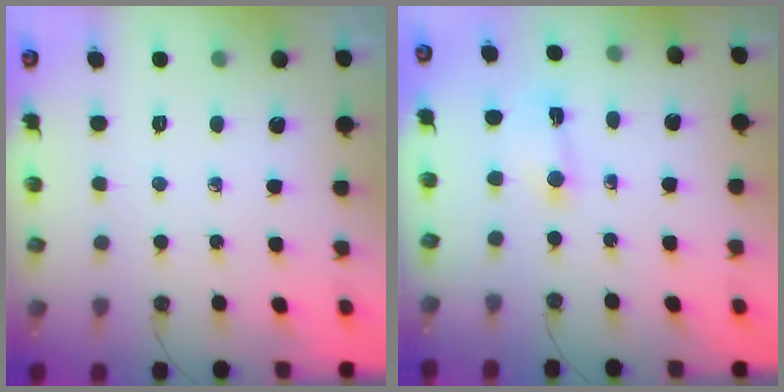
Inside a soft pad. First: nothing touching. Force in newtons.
{"total": 1.5, "press": 1.5, "slide": 0.1}